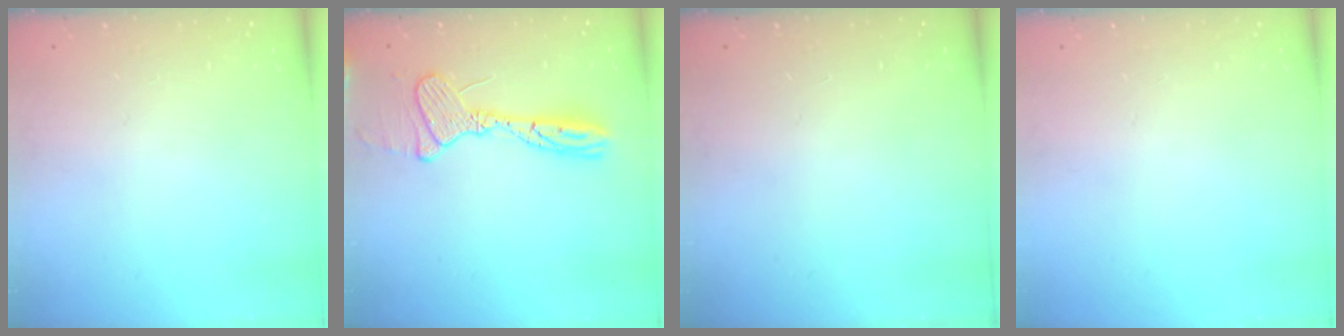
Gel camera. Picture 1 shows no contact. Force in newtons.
{"total": 13.1, "press": 13.1, "slide": 0.3}
{"total": 0.0}
{"total": 0.0}